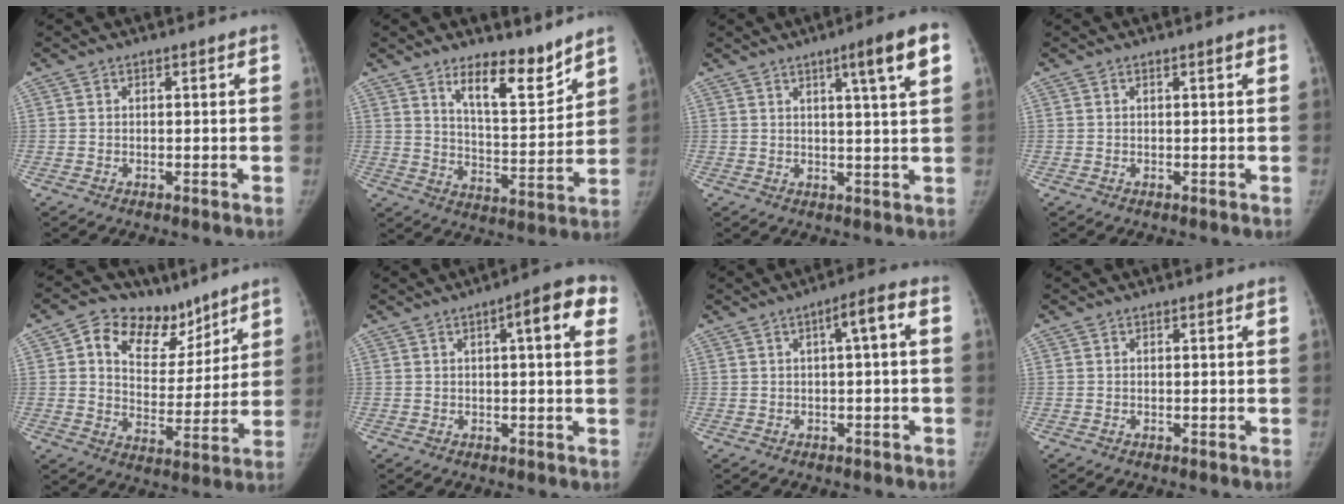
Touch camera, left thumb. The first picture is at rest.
{"total": 11.2, "force": [8.4, 3.6, 6.5], "torque": [-0.074, -0.076, 0.144]}
{"total": 8.3, "force": [3.9, 0.2, 7.3], "torque": [-0.103, -0.011, 0.054]}
{"total": 0.6, "force": [0.2, 0.0, 0.5], "torque": [-0.003, 0.002, 0.001]}
{"total": 14.8, "force": [9.0, 9.8, 6.4], "torque": [-0.046, -0.033, 0.148]}
{"total": 7.8, "force": [2.7, 2.1, 7.0], "torque": [-0.071, 0.012, 0.024]}
{"total": 4.0, "force": [0.2, 0.6, 4.0], "torque": [-0.055, 0.023, -0.002]}
{"total": 0.0}